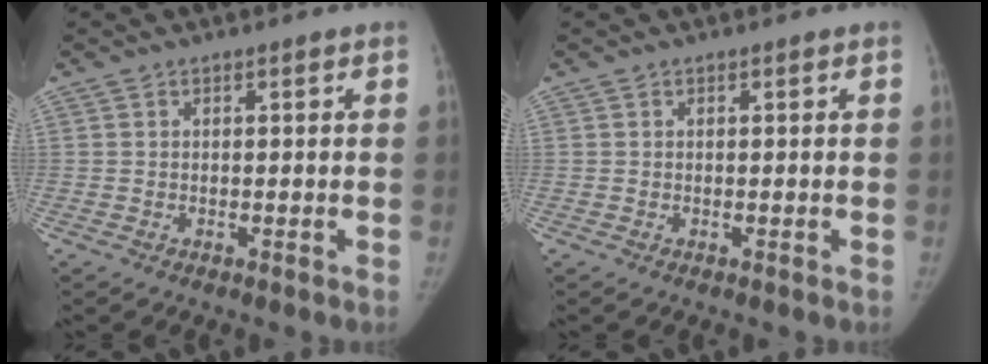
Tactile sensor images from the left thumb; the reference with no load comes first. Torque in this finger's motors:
{"motor_torque": [0.04, 0.04, 0.15, -0.15, 0.01]}